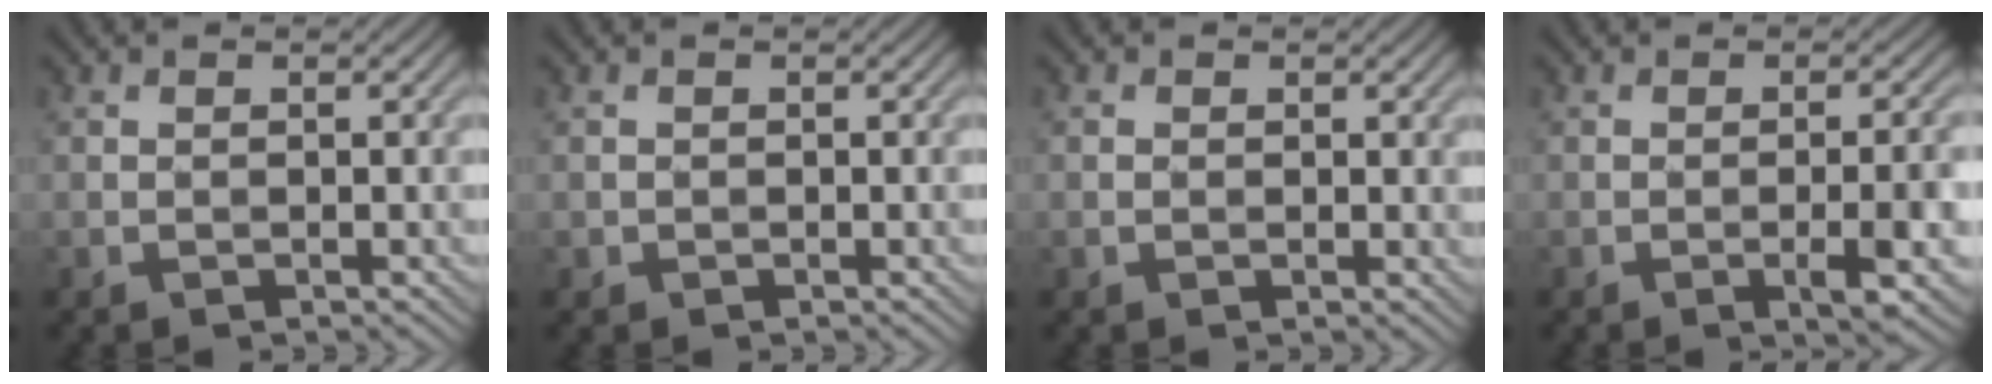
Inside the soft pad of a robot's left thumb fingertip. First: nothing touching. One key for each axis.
{"total": 0.6, "fx": -0.1, "fy": 0.6, "fz": 0.0, "tx": -0.002, "ty": -0.003, "tz": -0.003}
{"total": 1.6, "fx": 0.3, "fy": 1.1, "fz": 1.1, "tx": -0.023, "ty": -0.002, "tz": 0.006}
{"total": 5.3, "fx": -2.0, "fy": 0.7, "fz": 4.9, "tx": -0.078, "ty": 0.002, "tz": -0.024}